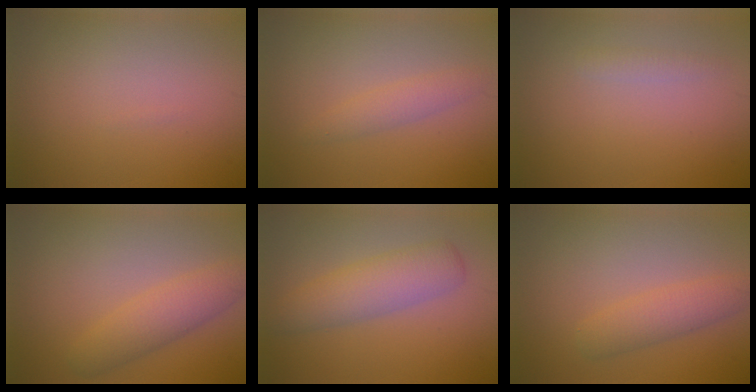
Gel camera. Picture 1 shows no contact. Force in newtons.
{"total": 1.8, "press": 1.8, "slide": 0.1}
{"total": 0.9, "press": 0.9, "slide": 0.0}
{"total": 3.7, "press": 3.6, "slide": 0.2}
{"total": 4.3, "press": 4.3, "slide": 0.0}
{"total": 3.0, "press": 3.0, "slide": 0.1}